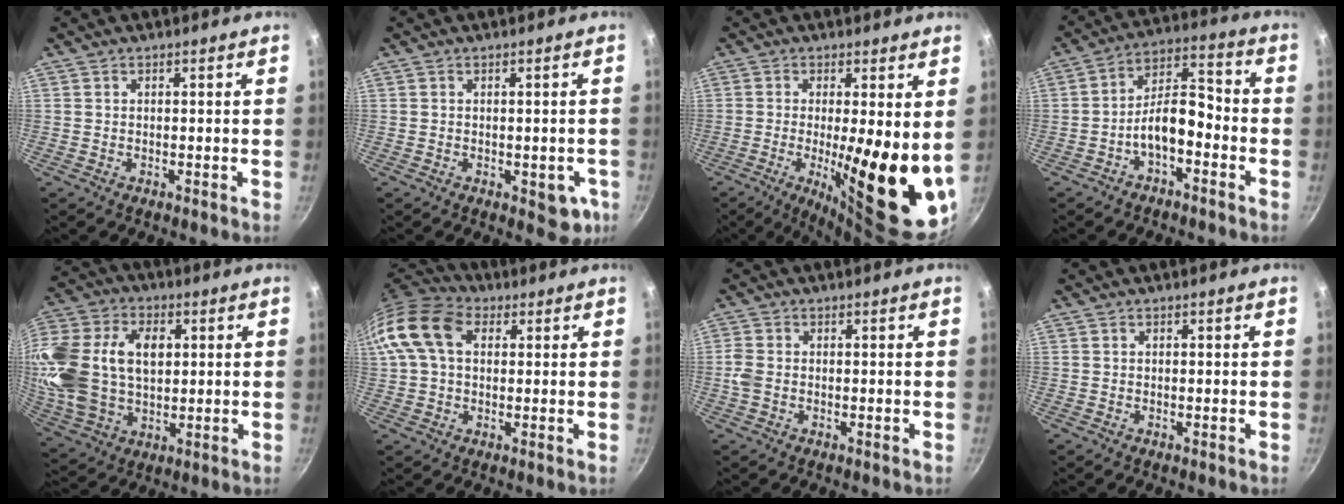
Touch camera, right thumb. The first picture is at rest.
{"total": 5.5, "force": [-1.7, 2.8, 4.5], "torque": [-0.033, 0.001, -0.017]}
{"total": 18.1, "force": [-0.9, 4.7, 17.5], "torque": [-0.234, -0.033, -0.007]}
{"total": 9.1, "force": [-4.0, 4.5, 6.9], "torque": [-0.097, 0.057, -0.075]}
{"total": 24.1, "force": [4.0, 16.5, 17.2], "torque": [-0.364, 0.019, 0.077]}
{"total": 14.0, "force": [3.4, 9.6, 9.6], "torque": [-0.177, 0.025, 0.045]}
{"total": 2.6, "force": [-0.6, 1.9, 1.7], "torque": [-0.040, 0.004, -0.015]}
{"total": 0.0}